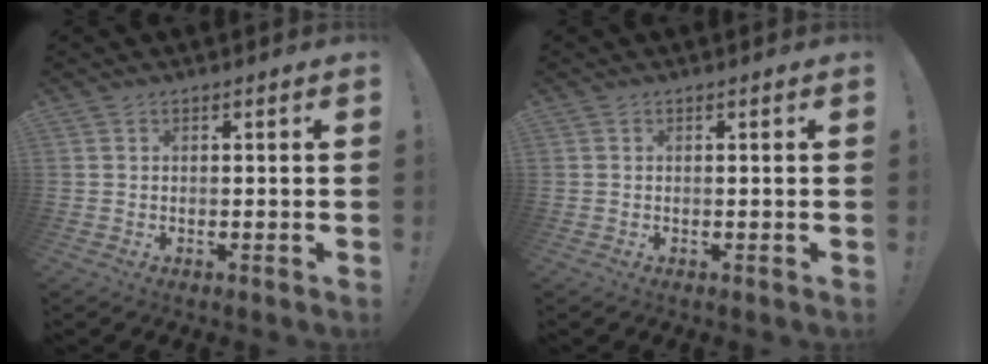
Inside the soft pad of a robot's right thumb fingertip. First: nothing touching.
{"total": 0.0}